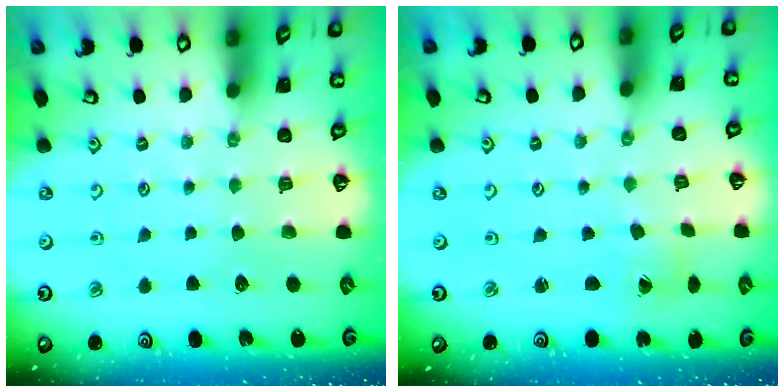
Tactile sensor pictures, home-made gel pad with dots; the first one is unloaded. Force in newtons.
{"total": 0.5, "press": 0.5, "slide": 0.1}